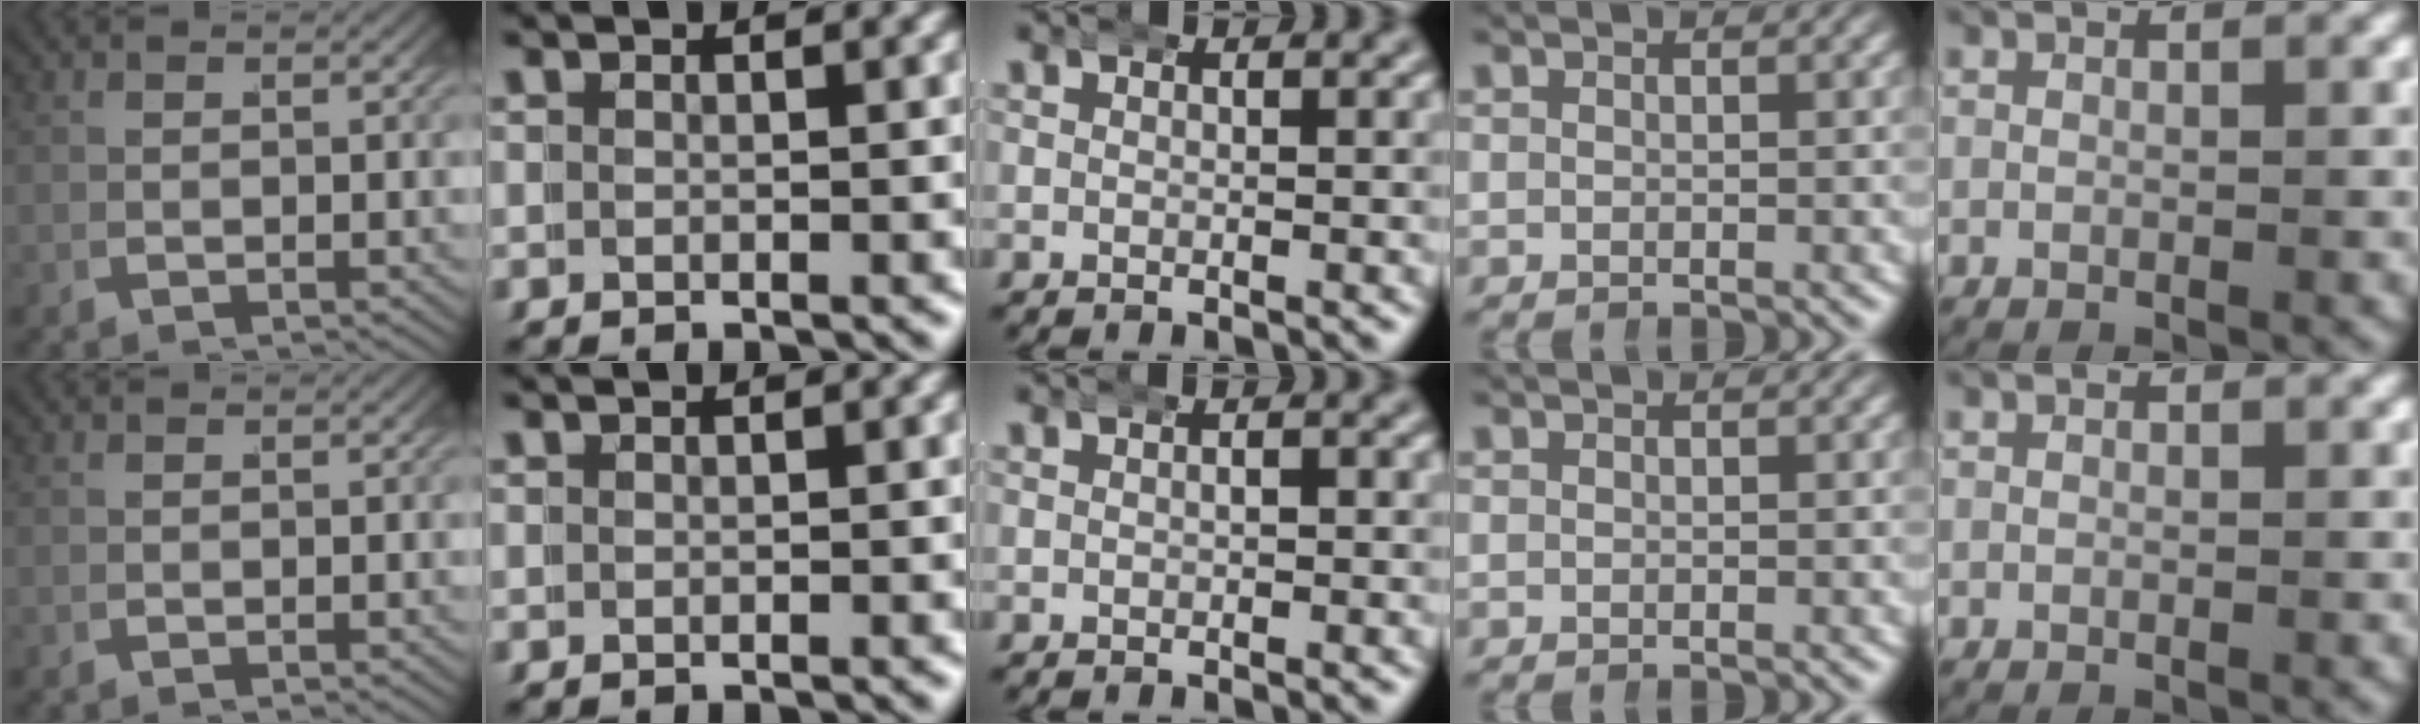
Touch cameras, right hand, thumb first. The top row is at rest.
{"middle": {"total": 0.9, "force": [0.0, 0.6, 0.7], "torque": [-0.005, 0.001, -0.002]}}